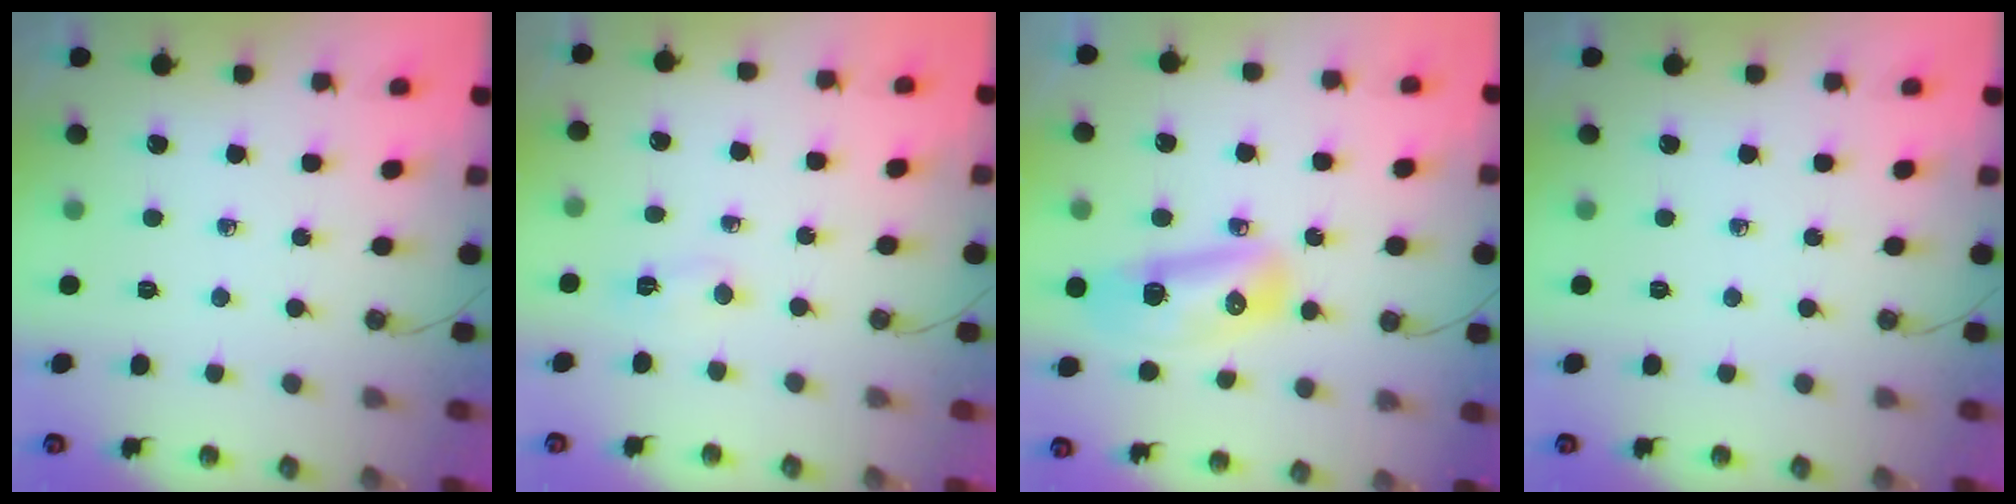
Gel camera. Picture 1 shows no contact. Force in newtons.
{"total": 4.1, "press": 3.8, "slide": 1.6}
{"total": 12.1, "press": 12.1, "slide": 1.4}
{"total": 0.0}